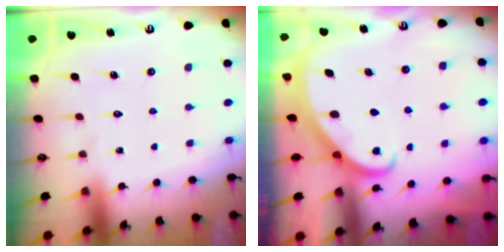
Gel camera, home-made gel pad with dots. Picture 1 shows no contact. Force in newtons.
{"total": 2.1, "press": 2.0, "slide": 0.3}